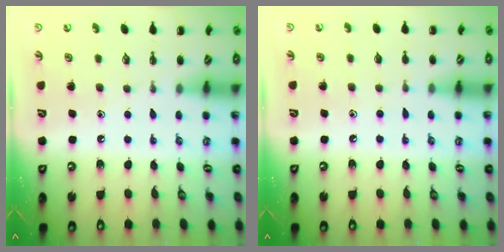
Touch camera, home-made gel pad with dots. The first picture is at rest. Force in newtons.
{"total": 3.2, "press": 3.0, "slide": 1.1}